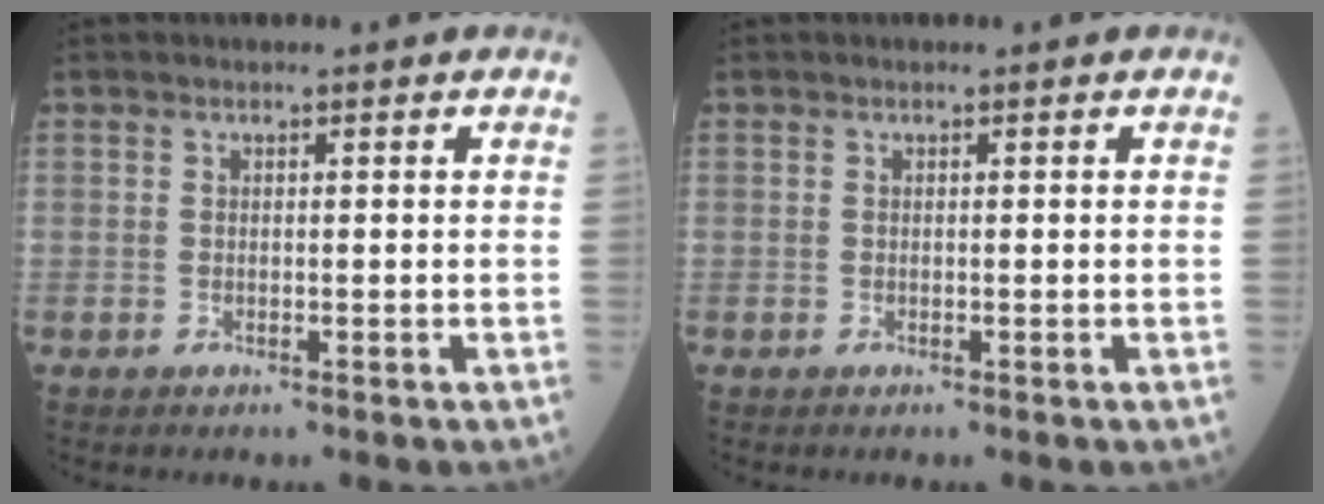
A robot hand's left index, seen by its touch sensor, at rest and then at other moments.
{"total": 0.0}